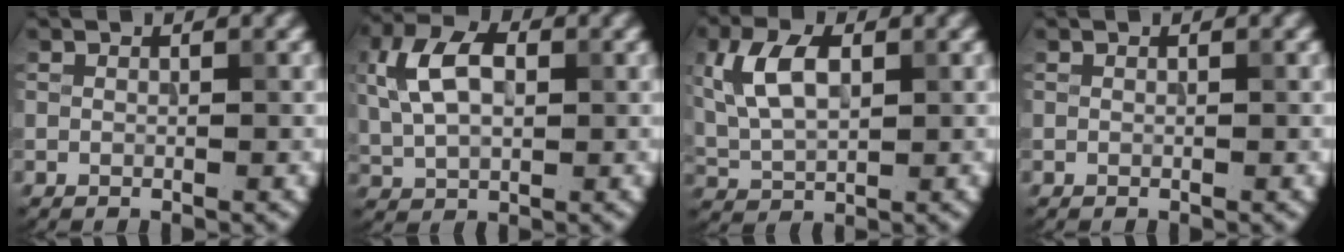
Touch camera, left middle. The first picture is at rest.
{"total": 6.6, "force": [1.6, 4.2, 4.9], "torque": [-0.106, 0.012, 0.022]}
{"total": 5.7, "force": [1.5, 3.2, 4.5], "torque": [-0.098, 0.009, 0.029]}
{"total": 0.0}